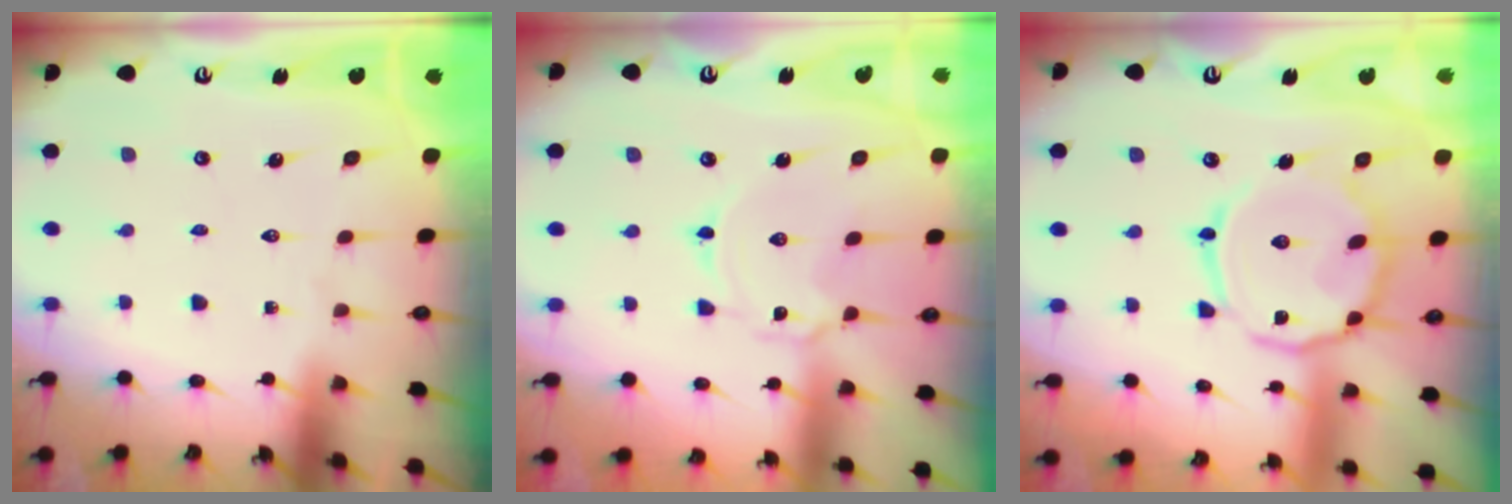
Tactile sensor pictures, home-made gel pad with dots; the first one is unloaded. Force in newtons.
{"total": 1.7, "press": 1.7, "slide": 0.2}
{"total": 14.5, "press": 14.5, "slide": 1.2}